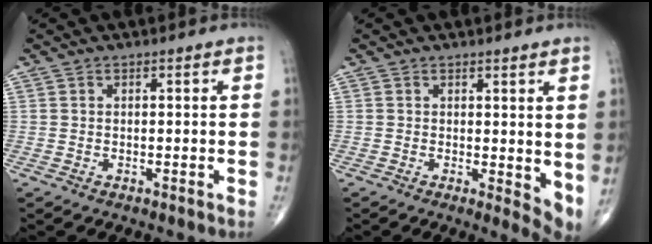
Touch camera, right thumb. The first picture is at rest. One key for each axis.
{"total": 4.6, "fx": 0.8, "fy": 2.0, "fz": 4.0, "tx": -0.049, "ty": -0.014, "tz": 0.013}